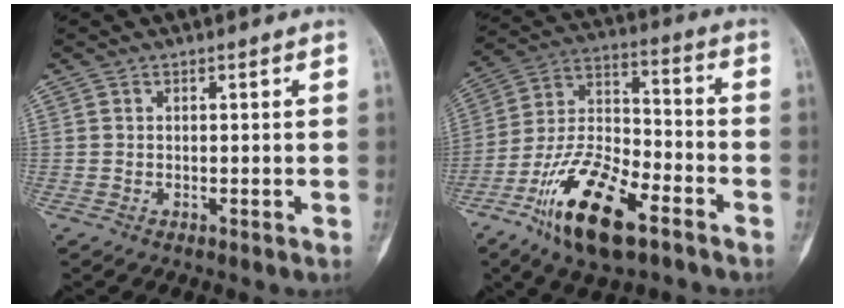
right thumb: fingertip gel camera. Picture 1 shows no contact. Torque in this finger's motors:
{"motor_torque": [0.35, 0.90, 1.62, -1.15, 0.24]}